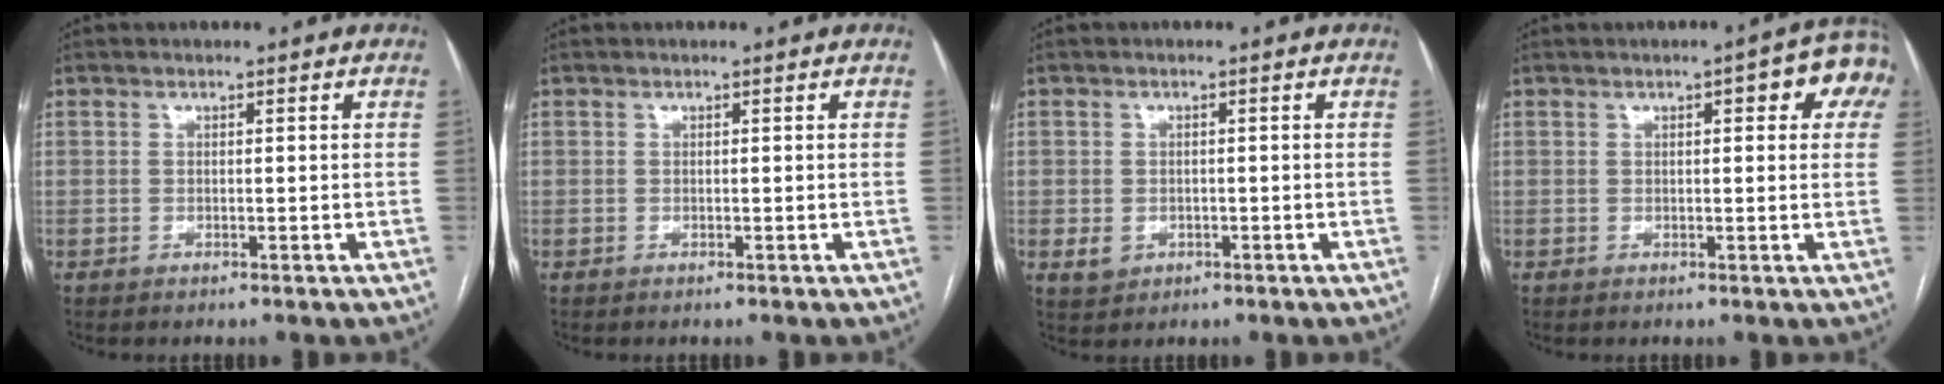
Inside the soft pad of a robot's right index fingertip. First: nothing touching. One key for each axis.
{"total": 0.0}
{"total": 2.7, "fx": -0.7, "fy": 2.4, "fz": 1.1, "tx": -0.017, "ty": 0.002, "tz": 0.000}
{"total": 7.6, "fx": 3.3, "fy": 2.2, "fz": 6.5, "tx": -0.073, "ty": 0.018, "tz": 0.028}